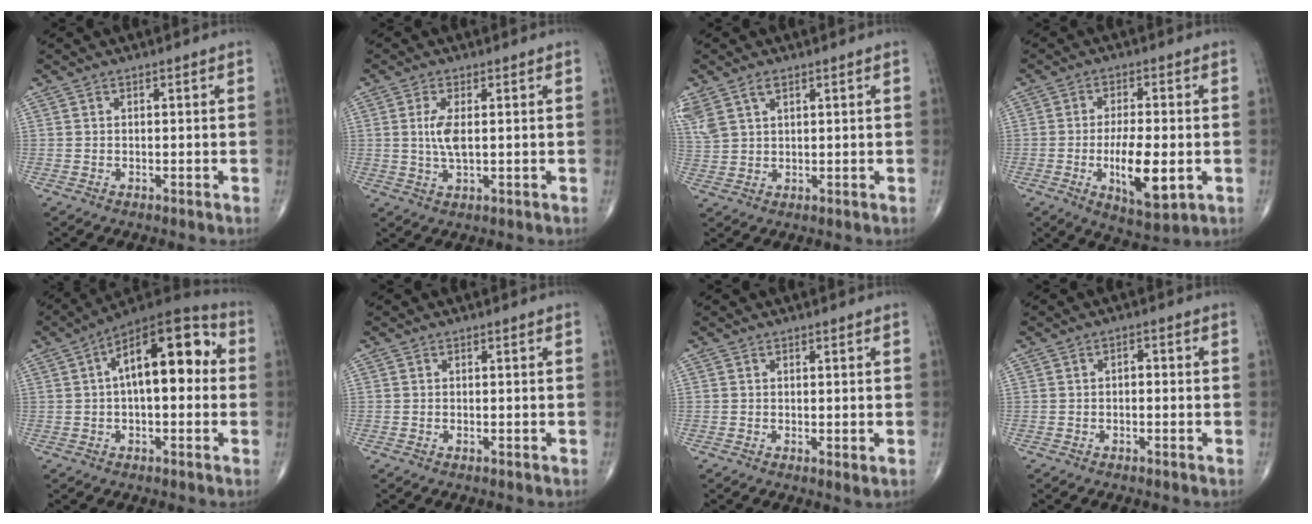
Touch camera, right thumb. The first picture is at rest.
{"total": 4.5, "force": [0.6, 1.6, 4.2], "torque": [-0.094, -0.006, 0.014]}
{"total": 7.5, "force": [4.0, 4.3, 4.7], "torque": [-0.122, 0.004, 0.089]}
{"total": 11.3, "force": [-2.5, 4.1, 10.2], "torque": [-0.166, -0.007, -0.035]}
{"total": 17.3, "force": [2.8, 7.9, 15.1], "torque": [-0.208, 0.041, 0.033]}
{"total": 0.0}
{"total": 1.3, "force": [0.0, 0.3, 1.2], "torque": [-0.021, -0.007, 0.002]}
{"total": 1.5, "force": [-0.1, 0.9, 1.1], "torque": [-0.010, 0.007, -0.007]}